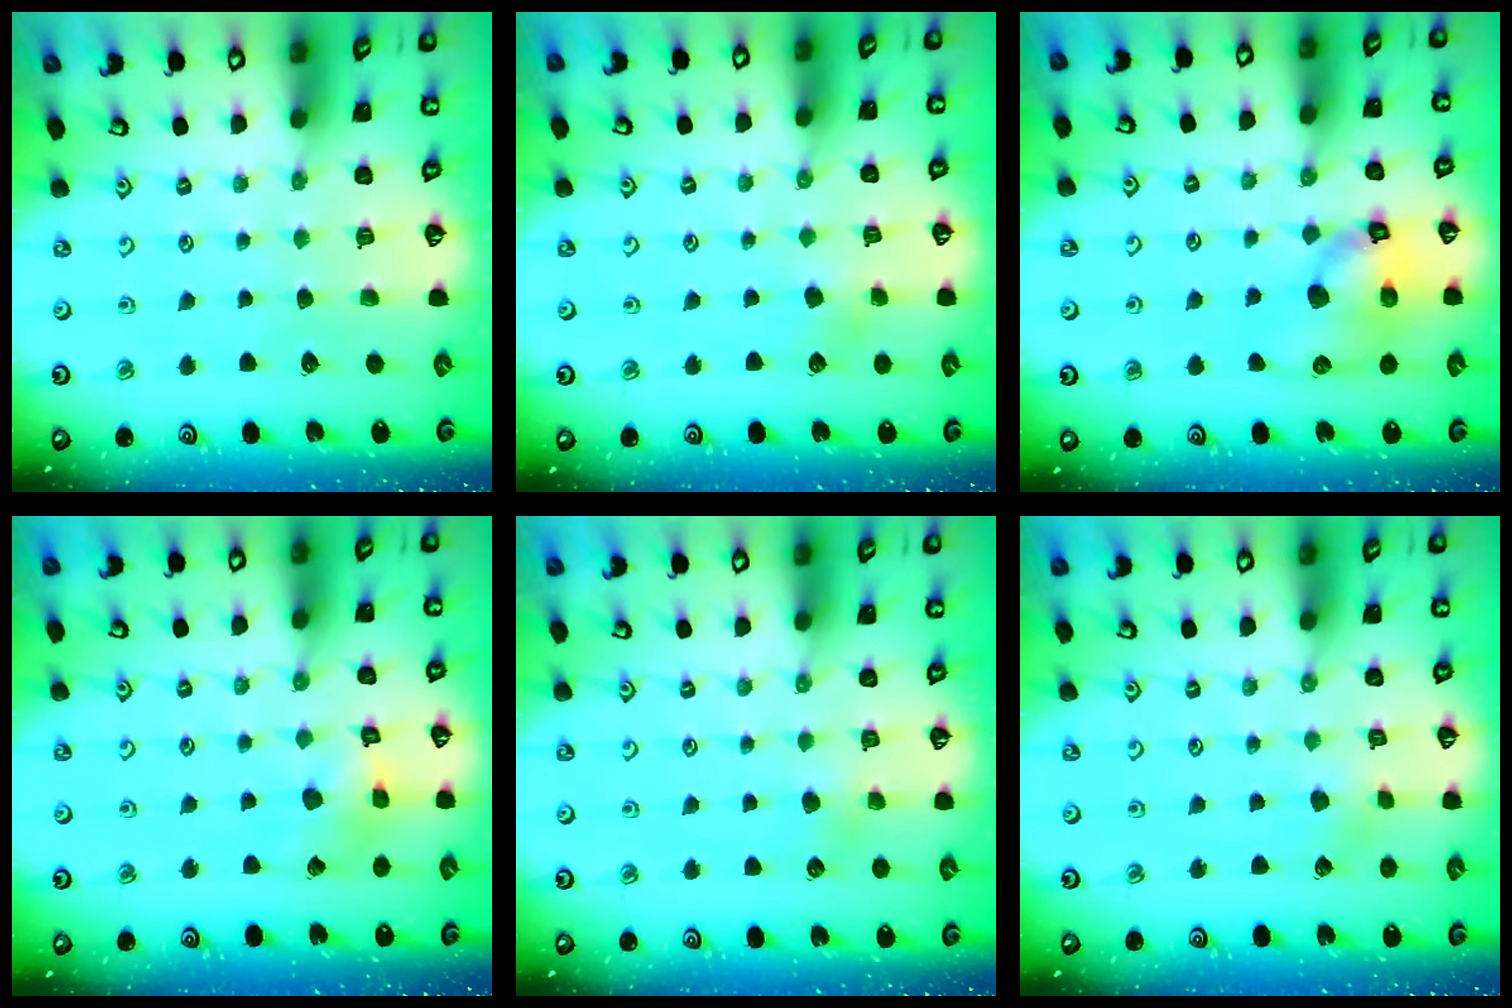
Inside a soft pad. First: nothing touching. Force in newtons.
{"total": 3.4, "press": 3.4, "slide": 0.3}
{"total": 13.7, "press": 13.6, "slide": 2.0}
{"total": 6.6, "press": 6.6, "slide": 0.5}
{"total": 2.6, "press": 2.6, "slide": 0.5}
{"total": 2.4, "press": 2.4, "slide": 0.3}